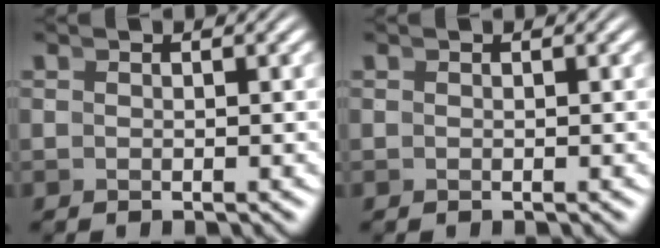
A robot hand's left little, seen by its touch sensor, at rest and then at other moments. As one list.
[{"total": 0.0}]